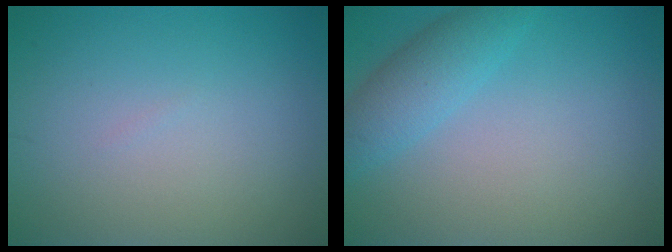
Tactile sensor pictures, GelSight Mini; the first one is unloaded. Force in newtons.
{"total": 3.3, "press": 3.3, "slide": 0.1}